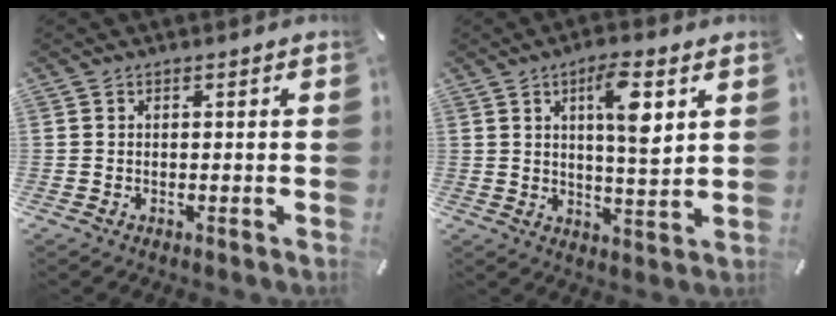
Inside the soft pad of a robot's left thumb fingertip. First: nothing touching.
{"total": 8.9, "force": [3.7, 2.0, 7.9], "torque": [-0.130, -0.013, 0.054]}